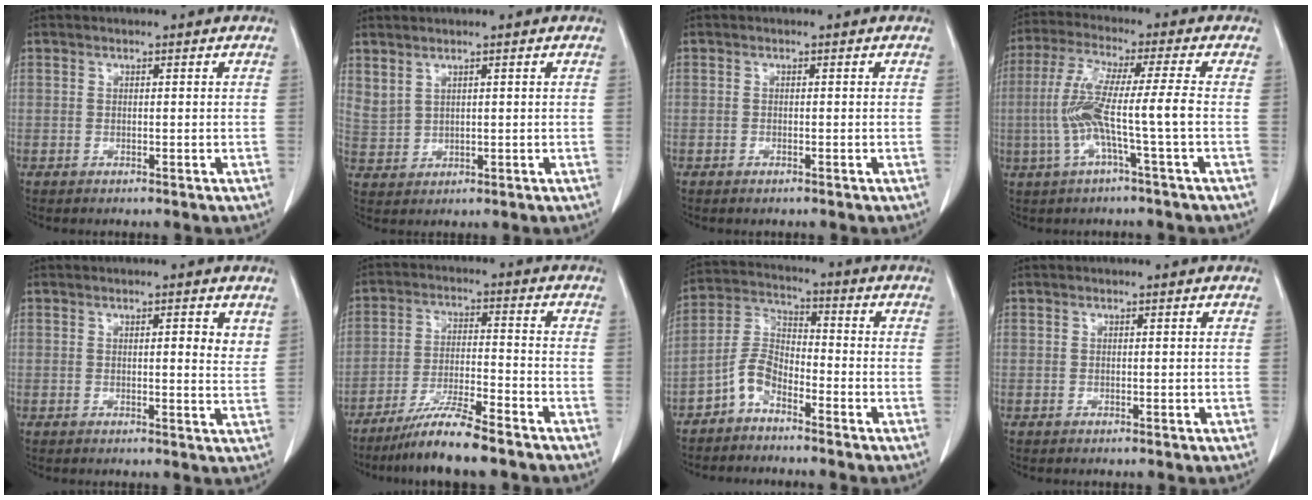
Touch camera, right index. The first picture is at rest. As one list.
[{"total": 3.0, "force": [2.4, 1.4, 1.3], "torque": [-0.031, -0.001, 0.060]}, {"total": 0.6, "force": [-0.4, 0.2, 0.3], "torque": [-0.010, -0.001, -0.005]}, {"total": 9.6, "force": [-1.9, -0.8, 9.4], "torque": [-0.196, 0.009, -0.040]}, {"total": 3.0, "force": [1.4, 0.7, 2.6], "torque": [-0.031, -0.006, 0.013]}, {"total": 8.8, "force": [-7.1, 0.0, 5.2], "torque": [-0.096, -0.024, -0.130]}, {"total": 5.7, "force": [-3.8, 2.5, 3.3], "torque": [-0.077, 0.012, -0.085]}, {"total": 0.0}]